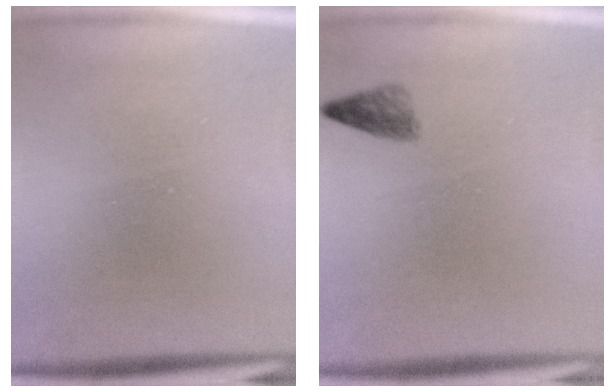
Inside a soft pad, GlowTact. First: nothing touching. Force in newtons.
{"total": 1.7}